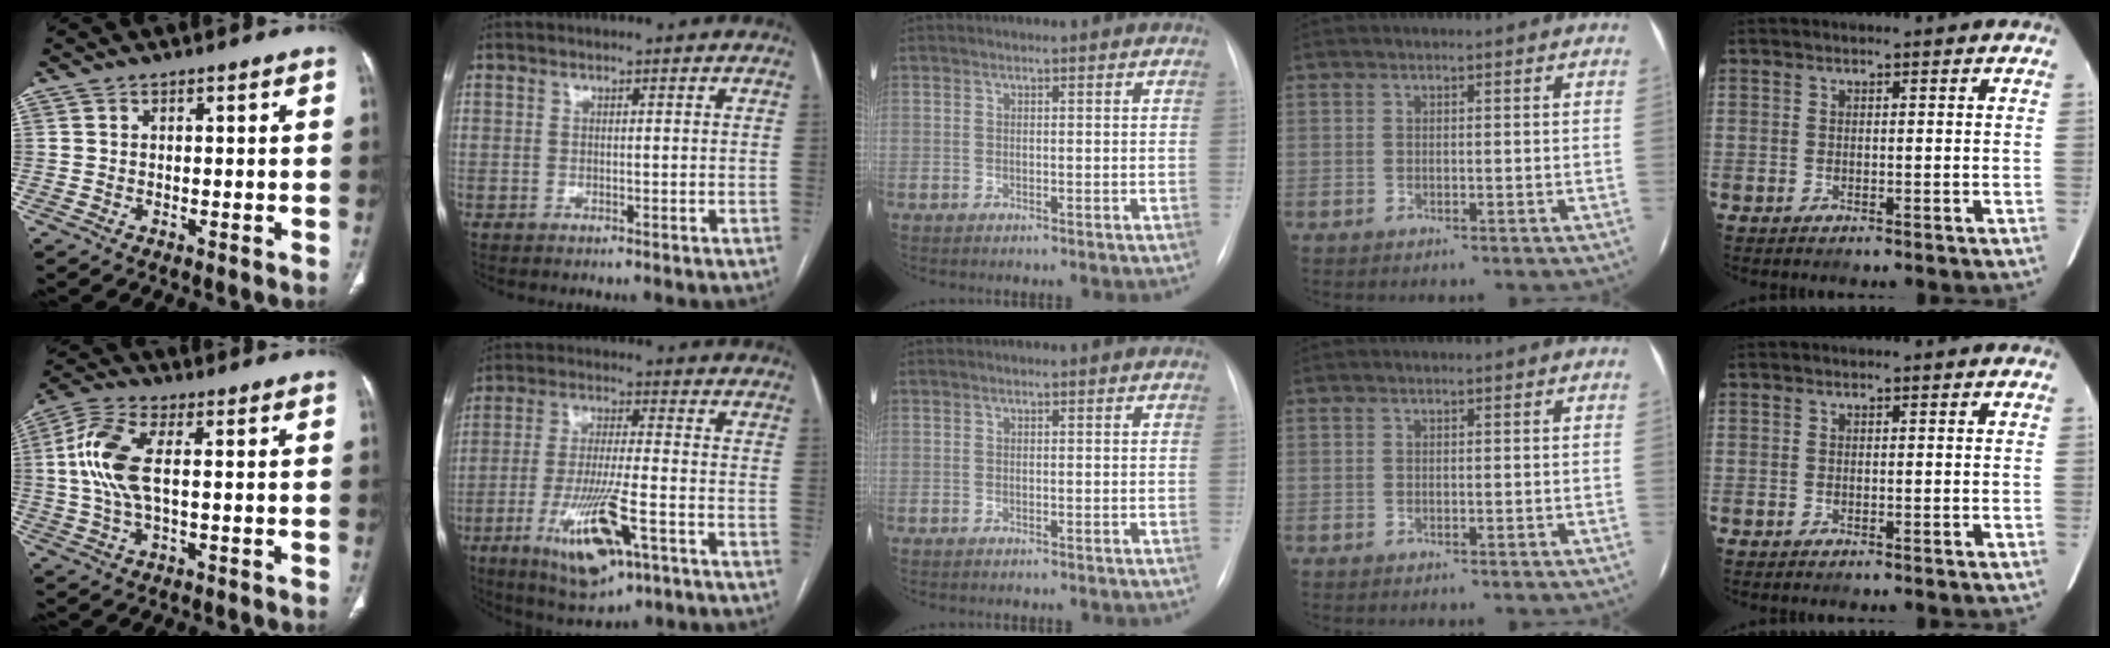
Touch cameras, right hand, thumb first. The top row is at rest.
{"thumb": {"total": 9.9, "force": [1.0, 4.1, 9.0], "torque": [-0.220, 0.015, 0.017]}, "index": {"total": 13.2, "force": [-5.8, 2.4, 11.6], "torque": [-0.223, -0.022, -0.092]}}